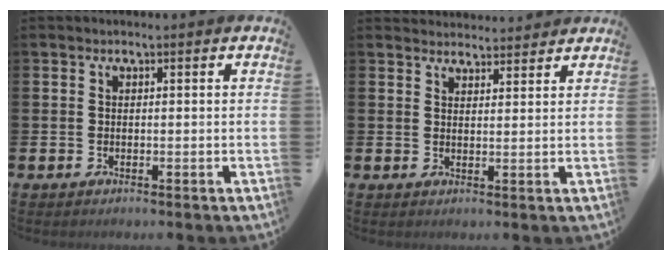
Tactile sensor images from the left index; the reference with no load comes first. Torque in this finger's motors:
{"motor_torque": [0.58, -1.55, -0.05, -0.01]}